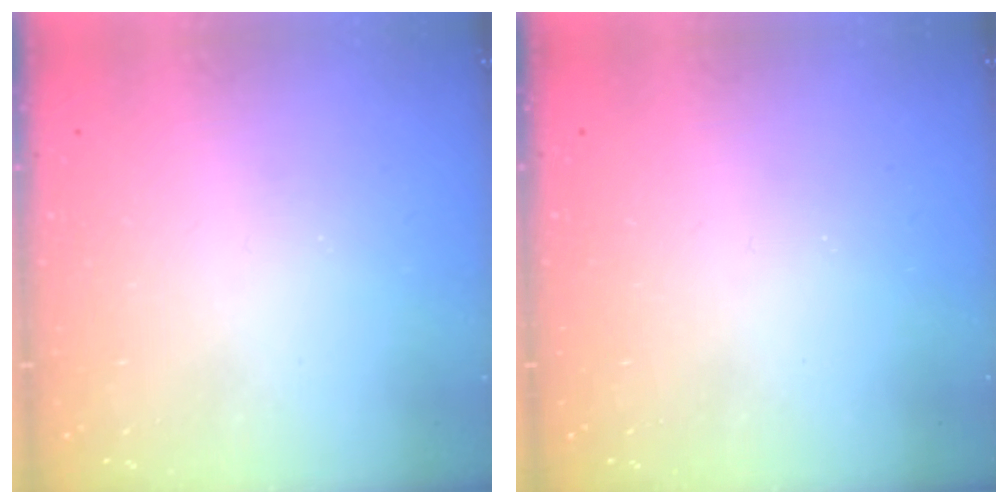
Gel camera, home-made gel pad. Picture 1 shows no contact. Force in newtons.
{"total": 0.0}